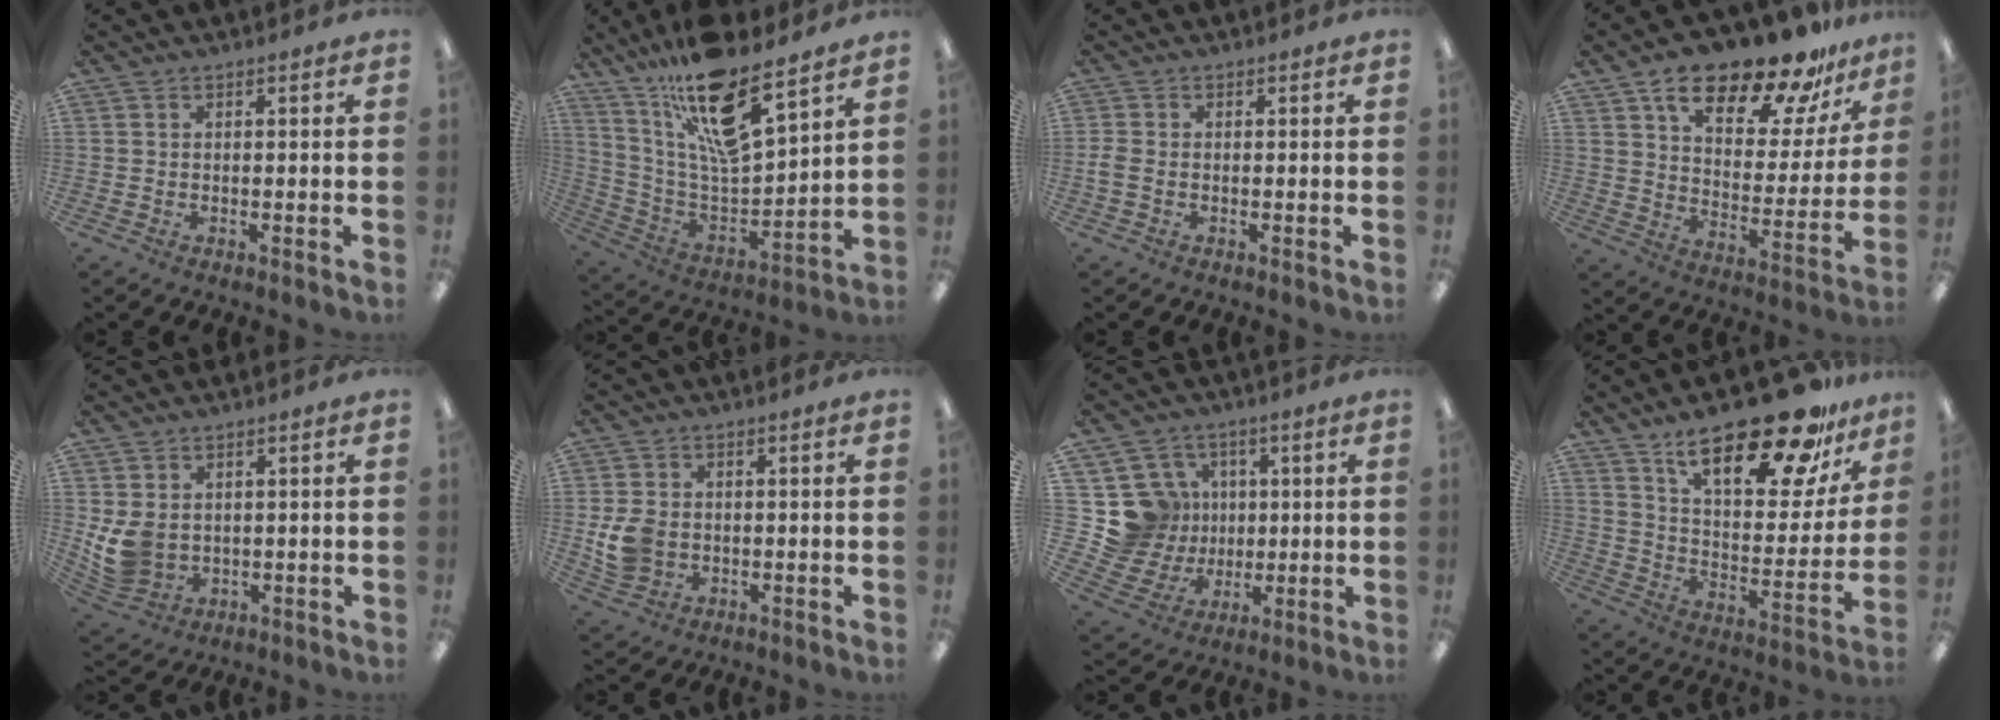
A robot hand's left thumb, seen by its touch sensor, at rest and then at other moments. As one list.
[{"total": 18.6, "force": [13.5, 5.0, 11.7], "torque": [-0.210, -0.088, 0.230]}, {"total": 2.1, "force": [-0.4, 1.3, 1.6], "torque": [-0.034, 0.002, -0.009]}, {"total": 20.4, "force": [16.1, 7.3, 10.2], "torque": [-0.165, -0.108, 0.273]}, {"total": 7.9, "force": [1.3, 6.5, 4.3], "torque": [-0.108, -0.001, 0.028]}, {"total": 7.4, "force": [-0.6, 6.2, 3.9], "torque": [-0.082, 0.011, -0.006]}, {"total": 15.3, "force": [3.2, 14.4, 3.9], "torque": [-0.101, -0.011, 0.081]}, {"total": 25.6, "force": [18.2, 8.8, 15.7], "torque": [-0.233, -0.113, 0.302]}]